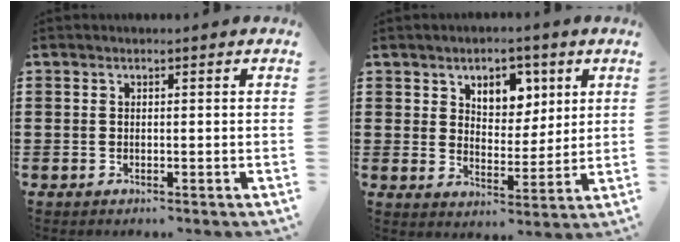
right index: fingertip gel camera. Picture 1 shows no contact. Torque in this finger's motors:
{"motor_torque": [0.48, -0.29, 0.20, 0.04]}